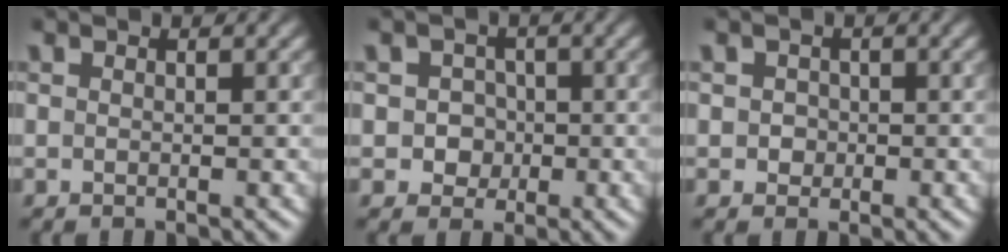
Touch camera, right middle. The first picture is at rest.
{"total": 2.3, "force": [-0.3, 2.1, 0.7], "torque": [0.011, 0.000, -0.010]}
{"total": 1.2, "force": [0.0, 1.1, 0.3], "torque": [0.003, -0.001, 0.000]}